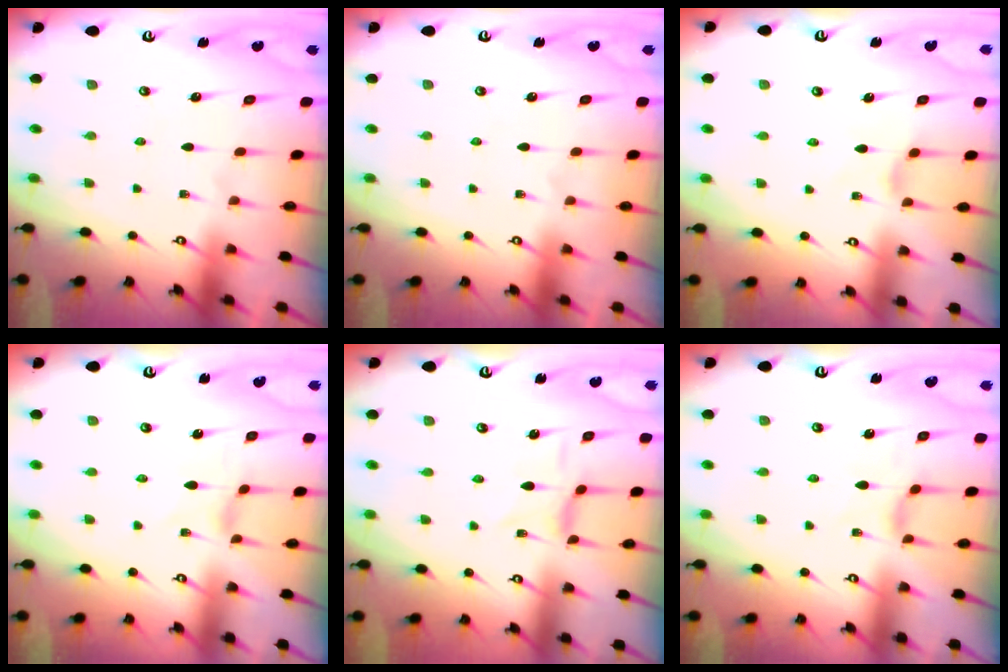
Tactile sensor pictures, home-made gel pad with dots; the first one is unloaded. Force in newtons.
{"total": 0.0}
{"total": 2.0, "press": 2.0, "slide": 0.4}
{"total": 0.8, "press": 0.8, "slide": 0.2}
{"total": 0.0}
{"total": 3.1, "press": 3.0, "slide": 0.5}